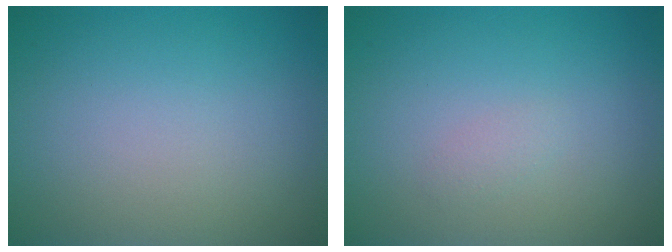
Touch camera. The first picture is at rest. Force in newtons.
{"total": 0.7, "press": 0.7, "slide": 0.0}